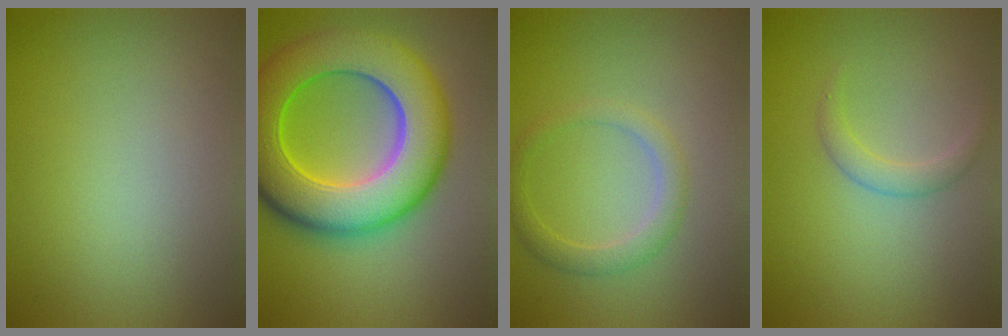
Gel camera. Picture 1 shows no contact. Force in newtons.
{"total": 12.7, "press": 12.7, "slide": 0.2}
{"total": 2.2, "press": 2.2, "slide": 0.1}
{"total": 1.6, "press": 1.6, "slide": 0.0}